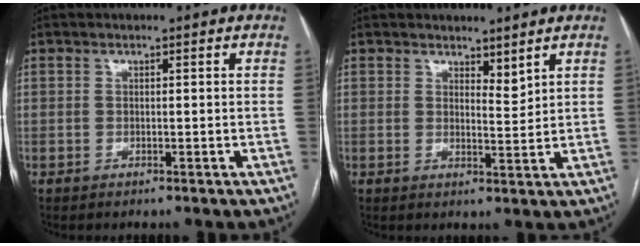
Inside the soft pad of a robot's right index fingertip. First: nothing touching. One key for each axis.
{"total": 2.6, "fx": 2.3, "fy": 0.7, "fz": 1.0, "tx": -0.017, "ty": -0.011, "tz": 0.041}